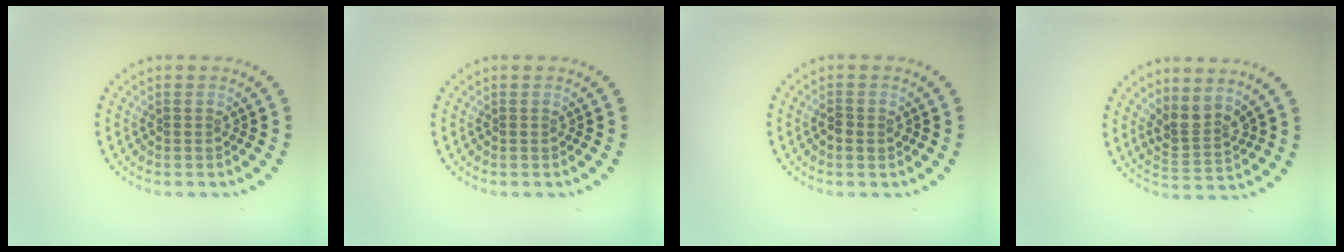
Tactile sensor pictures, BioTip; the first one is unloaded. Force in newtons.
{"total": 0.0}
{"total": 1.2, "press": 1.2, "slide": 0.0}
{"total": 2.8, "press": 2.1, "slide": 1.9}